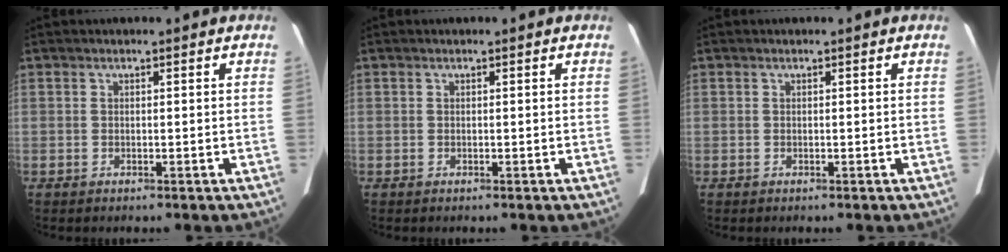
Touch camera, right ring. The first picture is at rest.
{"total": 0.0}
{"total": 0.0}